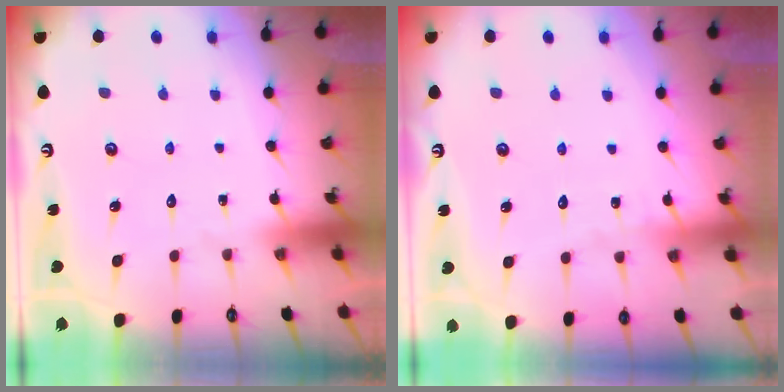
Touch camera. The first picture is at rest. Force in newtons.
{"total": 2.5, "press": 2.5, "slide": 0.3}